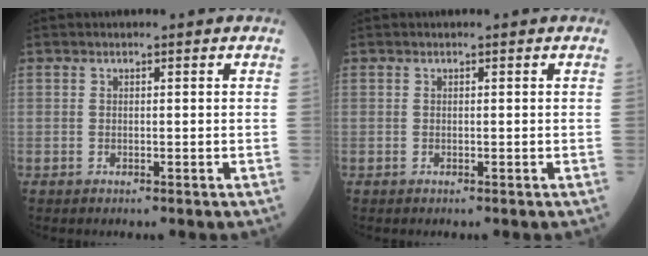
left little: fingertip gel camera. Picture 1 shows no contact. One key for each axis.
{"total": 0.0}